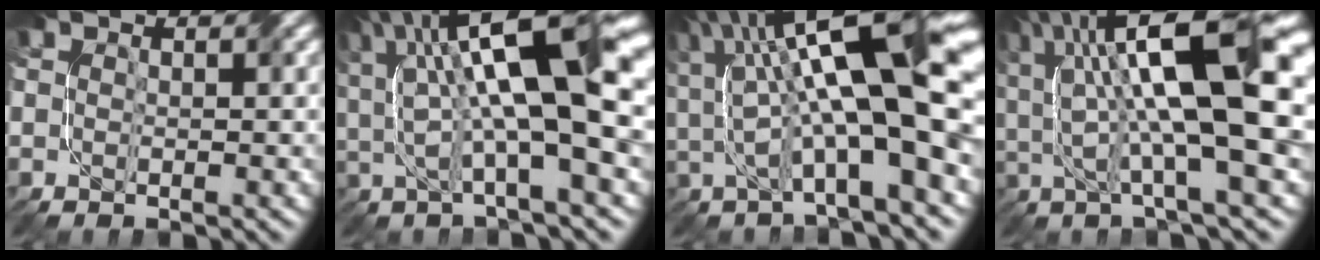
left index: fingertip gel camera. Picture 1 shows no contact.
{"total": 13.1, "force": [3.4, 3.6, 12.1], "torque": [-0.201, 0.020, 0.055]}
{"total": 14.7, "force": [2.7, 3.9, 13.9], "torque": [-0.223, 0.022, 0.045]}
{"total": 14.2, "force": [2.9, 3.9, 13.3], "torque": [-0.227, 0.021, 0.044]}